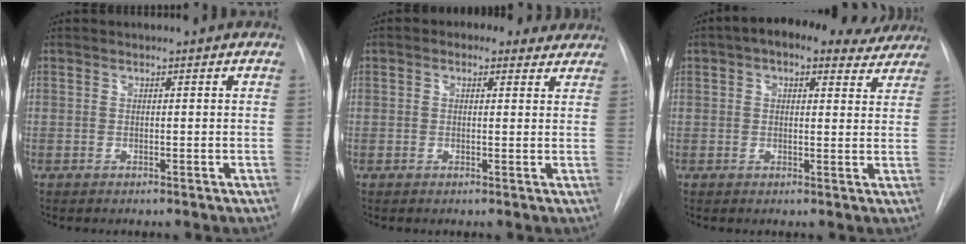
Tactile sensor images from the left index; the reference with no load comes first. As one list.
[{"total": 4.8, "force": [3.4, 2.7, 1.9], "torque": [-0.018, 0.020, 0.040]}, {"total": 12.0, "force": [9.1, 4.9, 6.1], "torque": [-0.070, 0.037, 0.112]}]